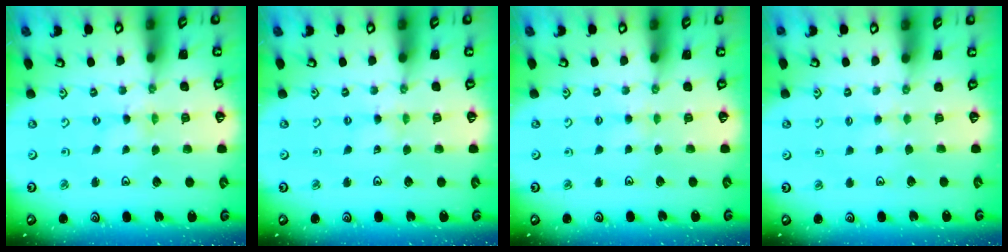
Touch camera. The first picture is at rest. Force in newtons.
{"total": 2.0, "press": 2.0, "slide": 0.3}
{"total": 1.9, "press": 1.9, "slide": 0.4}
{"total": 2.3, "press": 2.3, "slide": 0.4}